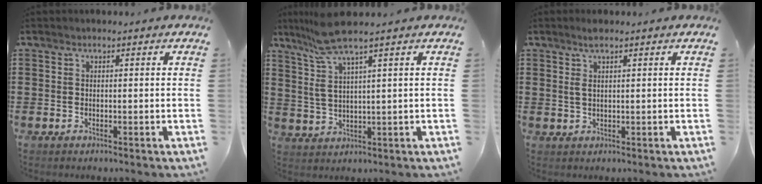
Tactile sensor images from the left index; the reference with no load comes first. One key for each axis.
{"total": 6.8, "fx": 4.3, "fy": 0.2, "fz": 5.3, "tx": -0.133, "ty": -0.014, "tz": 0.068}
{"total": 2.6, "fx": 1.2, "fy": 0.6, "fz": 2.1, "tx": -0.052, "ty": 0.002, "tz": 0.018}